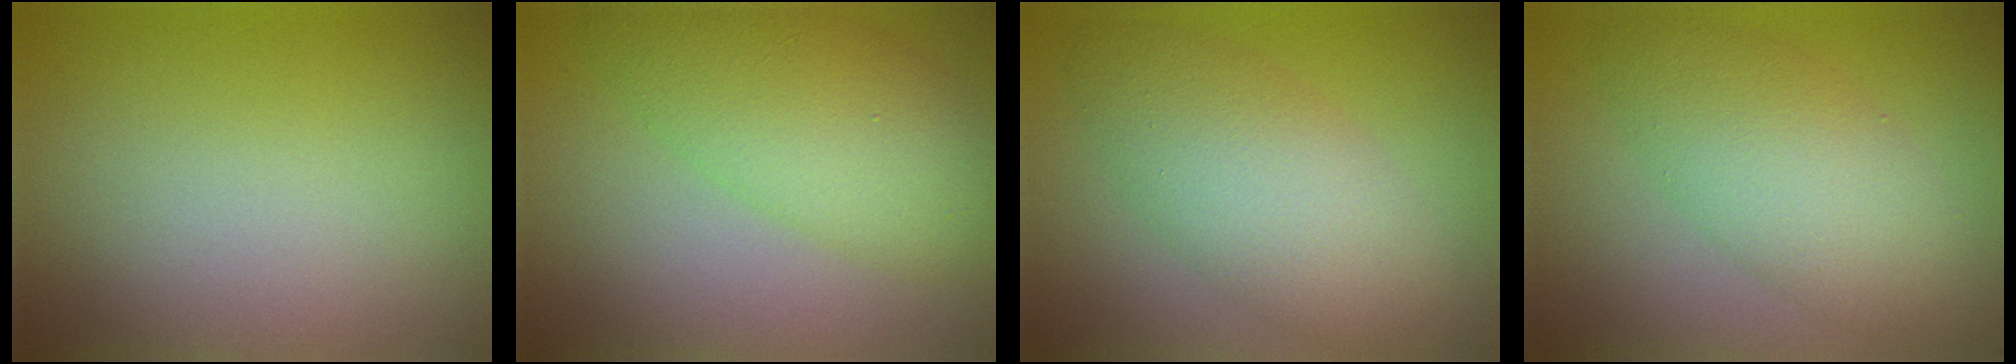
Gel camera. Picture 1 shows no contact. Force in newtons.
{"total": 7.0, "press": 7.0, "slide": 0.2}
{"total": 6.6, "press": 6.6, "slide": 0.1}
{"total": 6.2, "press": 6.2, "slide": 0.2}